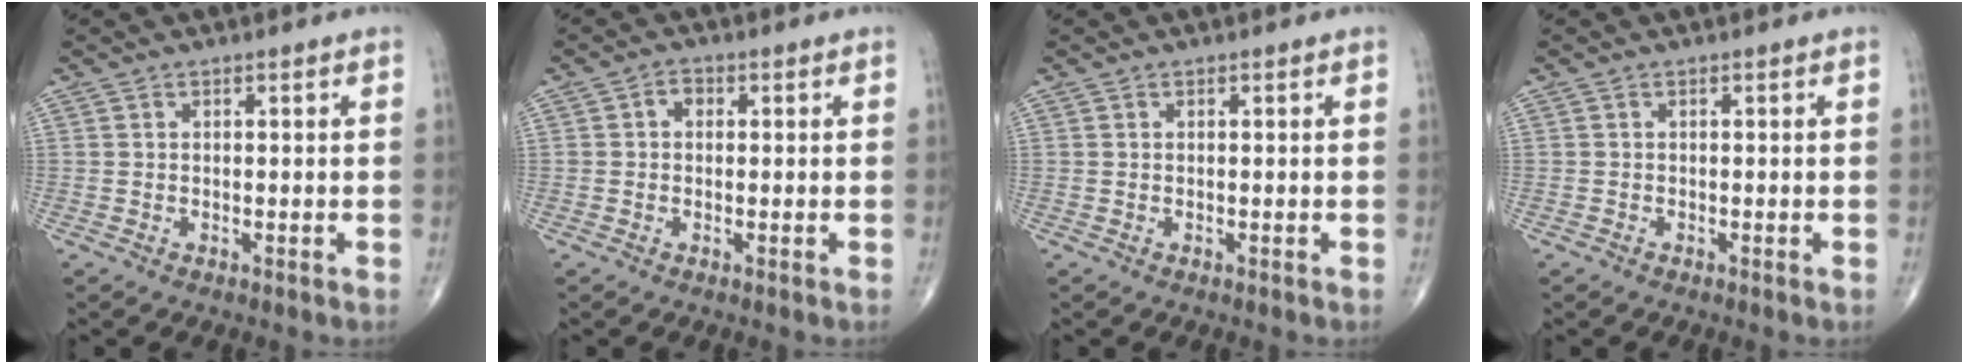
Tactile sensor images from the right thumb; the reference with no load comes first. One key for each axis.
{"total": 2.0, "fx": 0.2, "fy": 1.6, "fz": 1.2, "tx": -0.007, "ty": 0.009, "tz": -0.003}
{"total": 0.0}
{"total": 0.0}